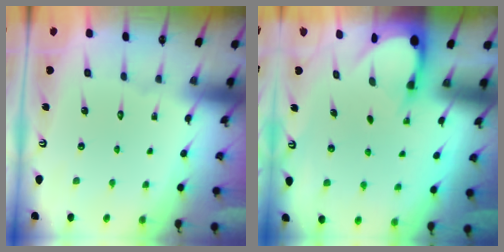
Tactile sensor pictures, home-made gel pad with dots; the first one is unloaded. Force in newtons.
{"total": 3.4, "press": 3.4, "slide": 0.2}